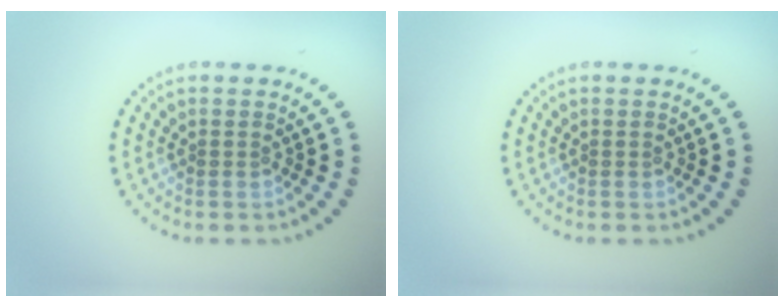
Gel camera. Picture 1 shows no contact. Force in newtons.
{"total": 0.0}